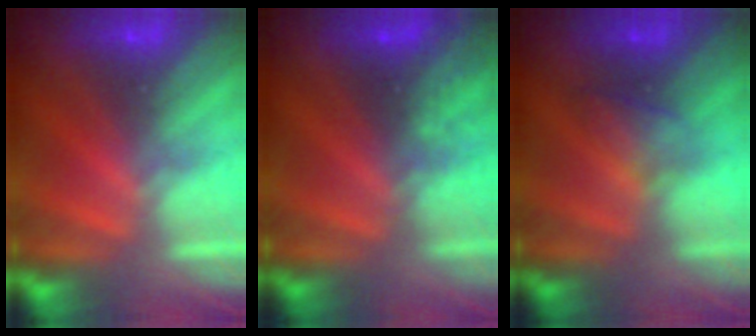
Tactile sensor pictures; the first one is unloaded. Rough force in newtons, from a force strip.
{"total": 2.6}
{"total": 2.2}